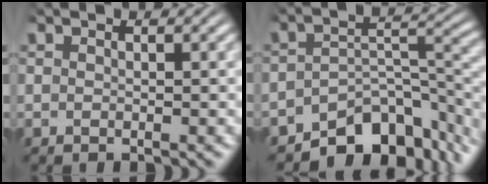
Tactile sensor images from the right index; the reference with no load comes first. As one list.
[{"total": 11.9, "force": [-7.6, 5.7, 7.1], "torque": [-0.092, -0.025, -0.107]}]